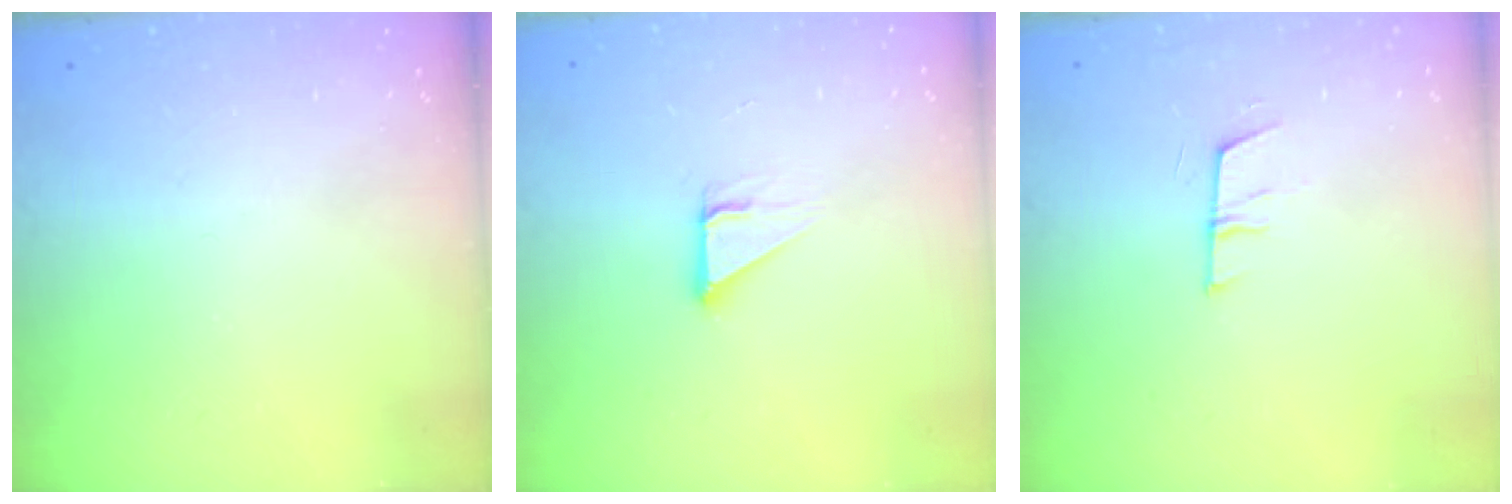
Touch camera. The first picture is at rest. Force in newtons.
{"total": 3.6, "press": 3.6, "slide": 0.1}
{"total": 6.2, "press": 5.6, "slide": 2.7}